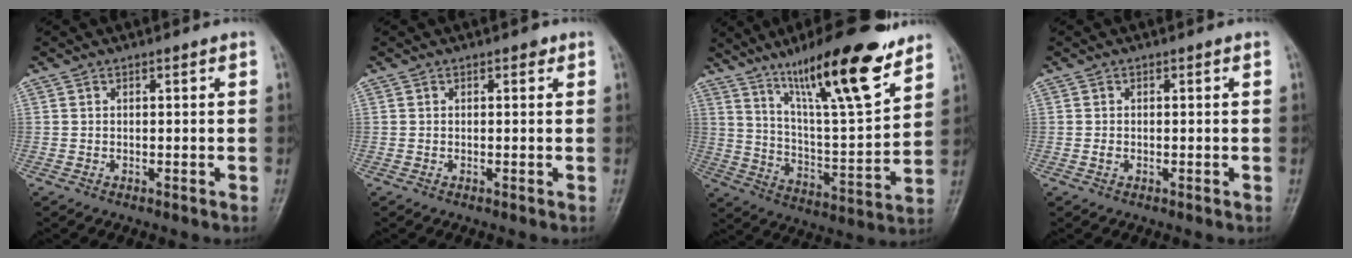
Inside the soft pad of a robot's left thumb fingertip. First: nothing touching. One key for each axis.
{"total": 0.9, "fx": 0.4, "fy": 0.5, "fz": 0.5, "tx": 0.001, "ty": 0.000, "tz": 0.001}
{"total": 20.9, "fx": 13.9, "fy": 4.1, "fz": 15.1, "tx": -0.220, "ty": -0.067, "tz": 0.234}
{"total": 0.8, "fx": -0.2, "fy": 0.6, "fz": 0.5, "tx": -0.008, "ty": 0.000, "tz": -0.005}